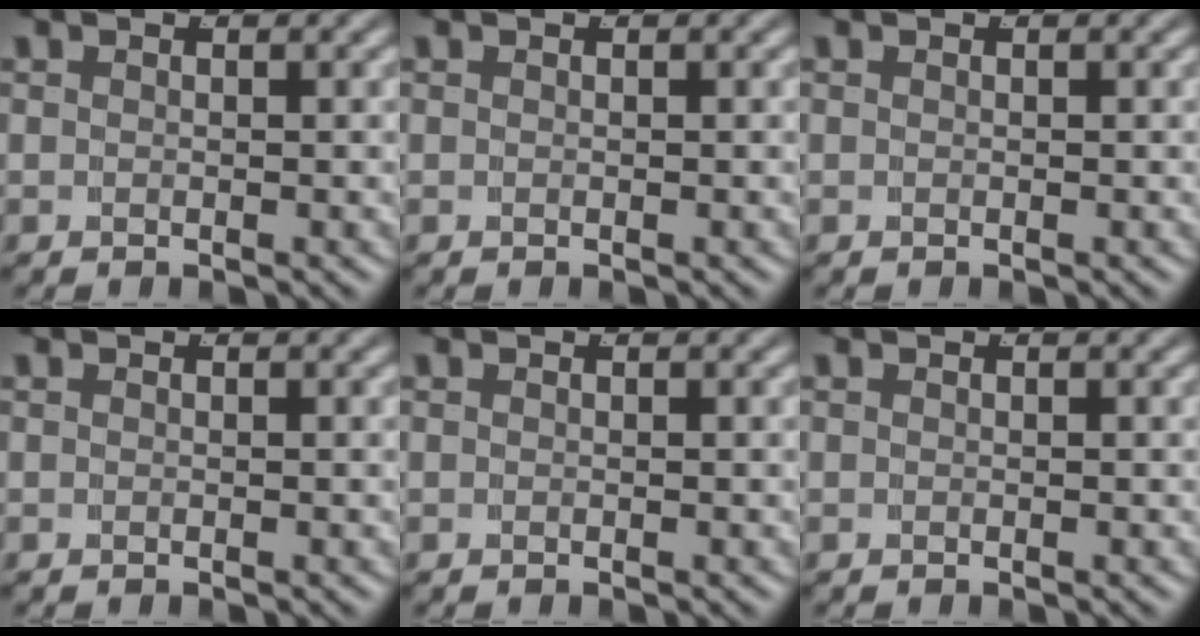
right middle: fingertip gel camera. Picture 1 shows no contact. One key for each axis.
{"total": 0.0}
{"total": 0.0}
{"total": 0.0}
{"total": 0.0}
{"total": 0.0}